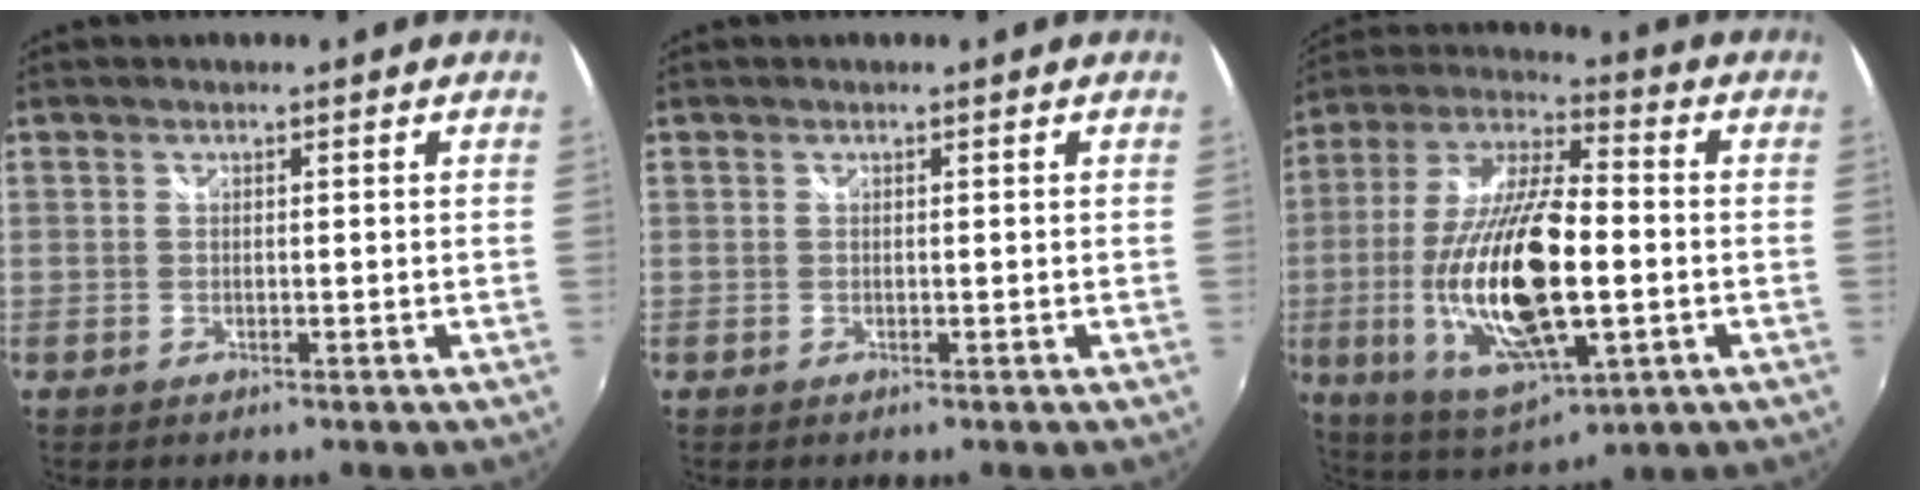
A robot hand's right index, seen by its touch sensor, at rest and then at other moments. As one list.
[{"total": 0.0}, {"total": 23.7, "force": [-4.2, 8.5, 21.7], "torque": [-0.439, -0.024, -0.067]}]